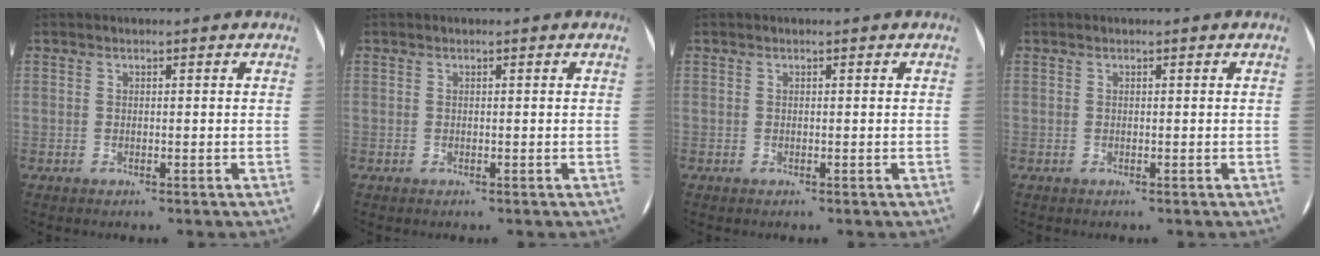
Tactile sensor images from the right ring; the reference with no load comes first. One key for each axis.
{"total": 0.0}
{"total": 0.0}
{"total": 0.0}